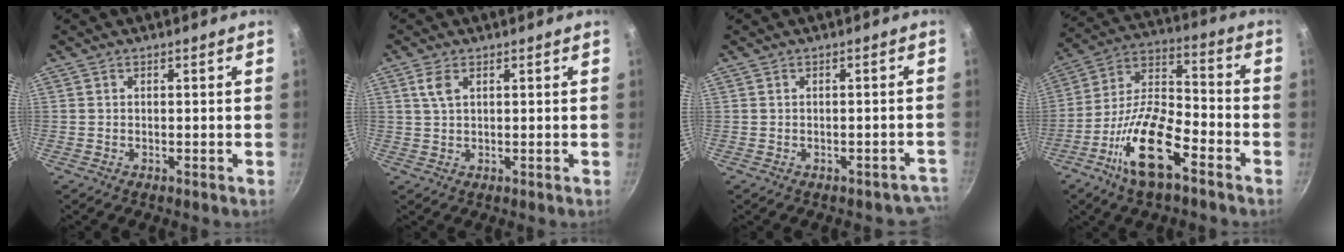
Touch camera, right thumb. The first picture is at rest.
{"total": 2.8, "force": [1.2, 1.4, 2.2], "torque": [-0.045, -0.003, 0.025]}
{"total": 3.6, "force": [-2.2, 2.6, 1.3], "torque": [0.022, 0.042, -0.003]}
{"total": 16.5, "force": [-8.4, 6.5, 12.6], "torque": [-0.226, 0.048, -0.168]}